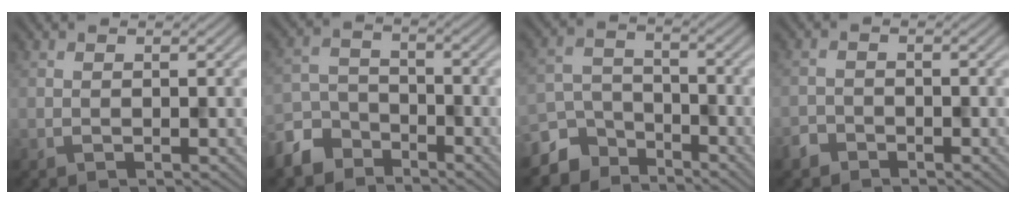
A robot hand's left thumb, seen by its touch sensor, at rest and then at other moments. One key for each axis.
{"total": 6.4, "fx": -4.9, "fy": 3.7, "fz": 1.9, "tx": -0.049, "ty": -0.005, "tz": -0.116}
{"total": 7.0, "fx": -5.6, "fy": 3.8, "fz": 1.7, "tx": -0.044, "ty": -0.008, "tz": -0.119}
{"total": 1.9, "fx": -1.5, "fy": 1.1, "fz": 0.3, "tx": -0.004, "ty": 0.000, "tz": -0.036}